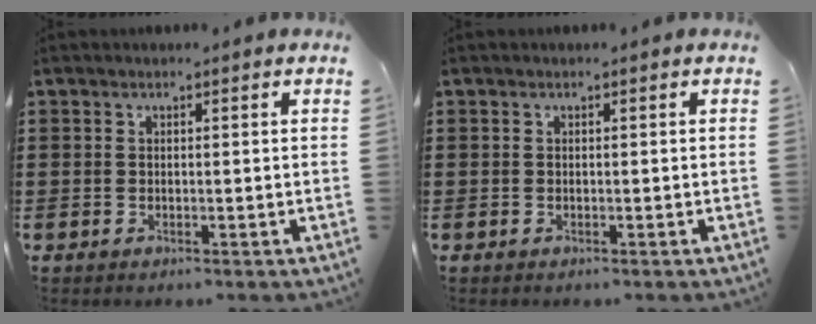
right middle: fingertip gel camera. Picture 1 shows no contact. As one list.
[{"total": 0.0}]